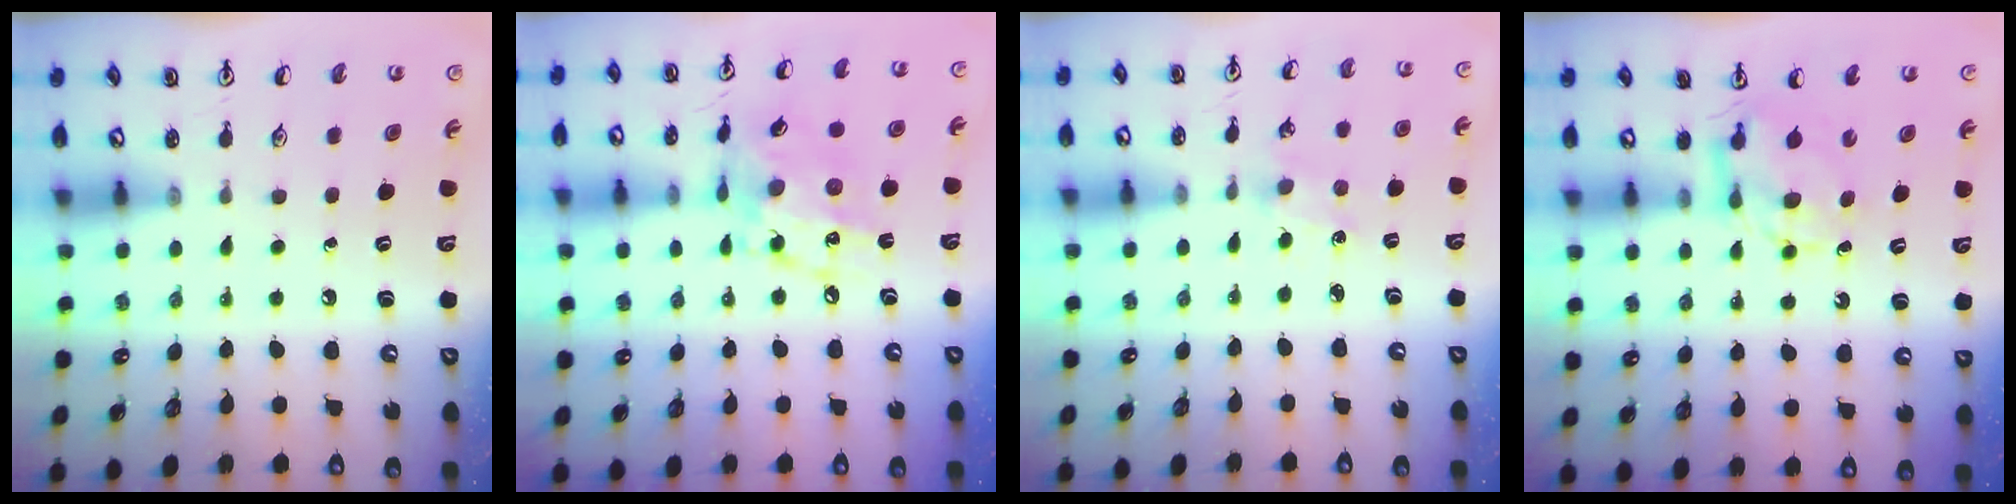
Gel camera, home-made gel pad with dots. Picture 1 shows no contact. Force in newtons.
{"total": 14.4, "press": 14.3, "slide": 0.8}
{"total": 1.3, "press": 1.3, "slide": 0.2}
{"total": 6.3, "press": 6.3, "slide": 0.3}